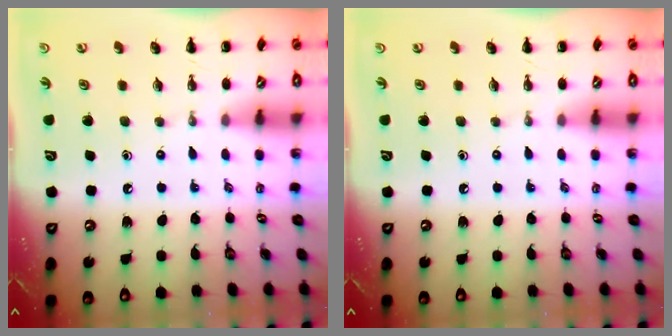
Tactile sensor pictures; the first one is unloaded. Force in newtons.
{"total": 0.0}